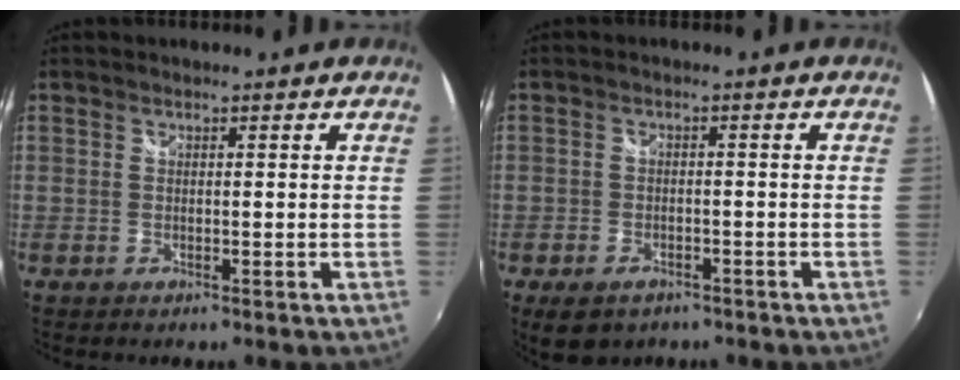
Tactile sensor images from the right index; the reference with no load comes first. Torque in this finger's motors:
{"motor_torque": [0.68, -0.72, 0.28, 0.01]}